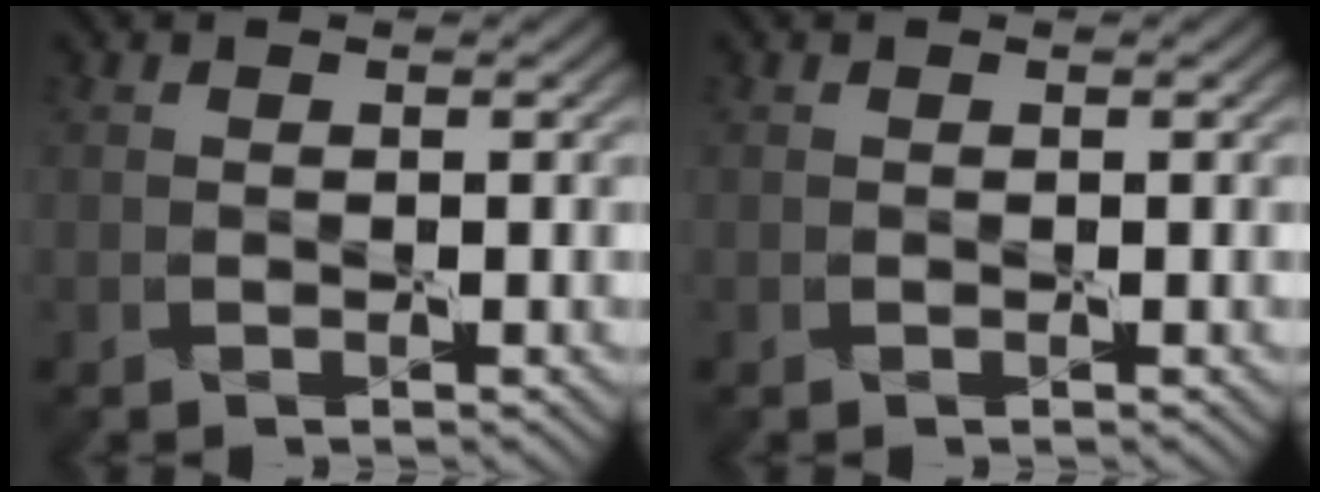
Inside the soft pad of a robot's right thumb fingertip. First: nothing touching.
{"total": 0.0}